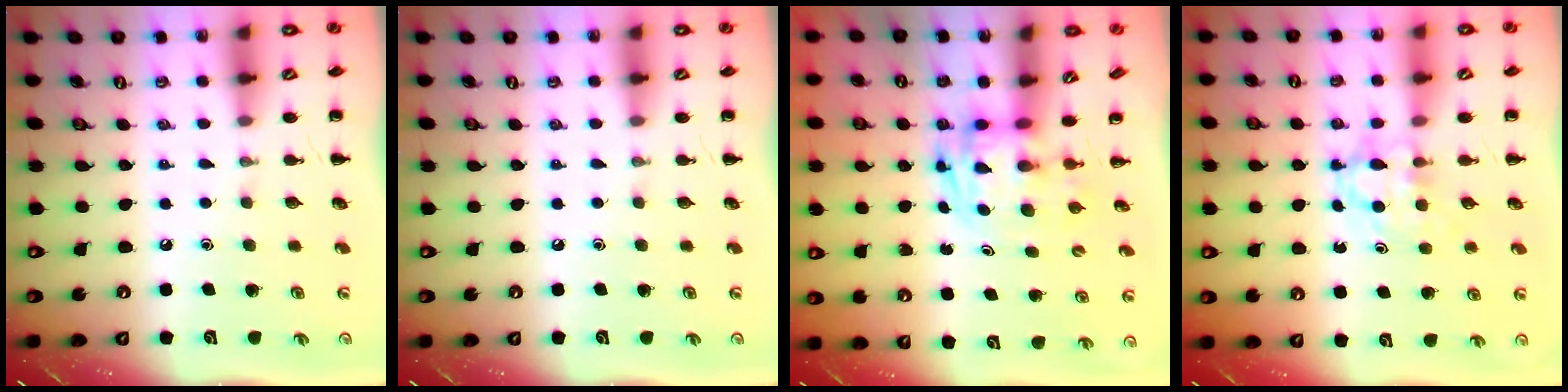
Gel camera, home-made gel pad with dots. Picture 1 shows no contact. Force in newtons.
{"total": 0.0}
{"total": 2.8, "press": 2.7, "slide": 0.5}
{"total": 4.9, "press": 4.8, "slide": 0.9}